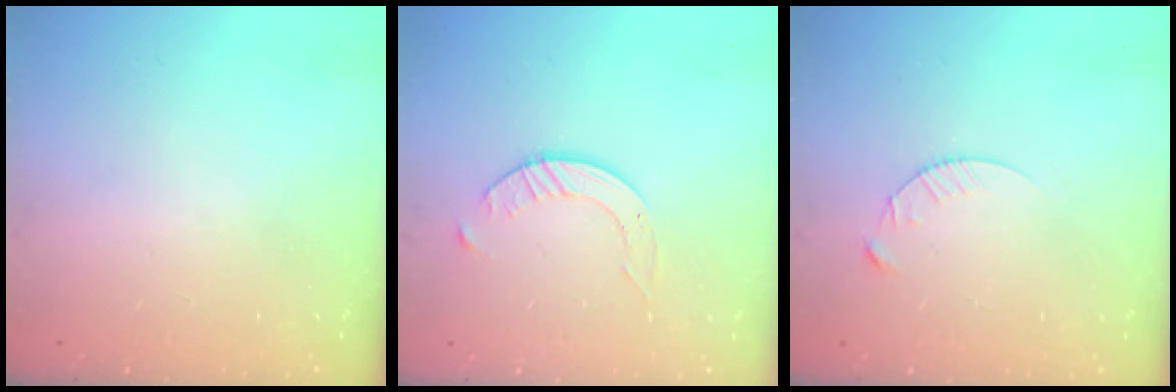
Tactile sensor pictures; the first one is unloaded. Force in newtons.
{"total": 3.5, "press": 3.4, "slide": 0.4}
{"total": 4.7, "press": 4.7, "slide": 0.6}